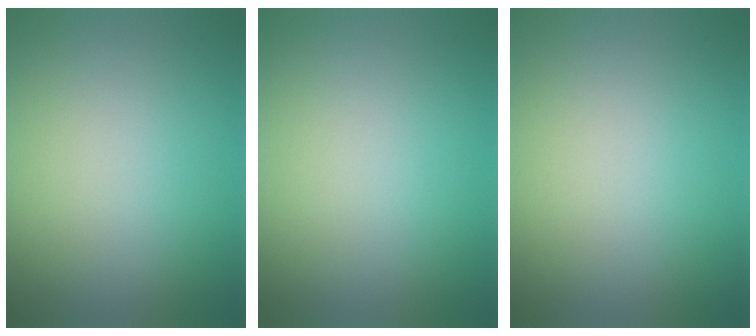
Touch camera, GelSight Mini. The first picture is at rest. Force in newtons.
{"total": 0.0}
{"total": 0.0}